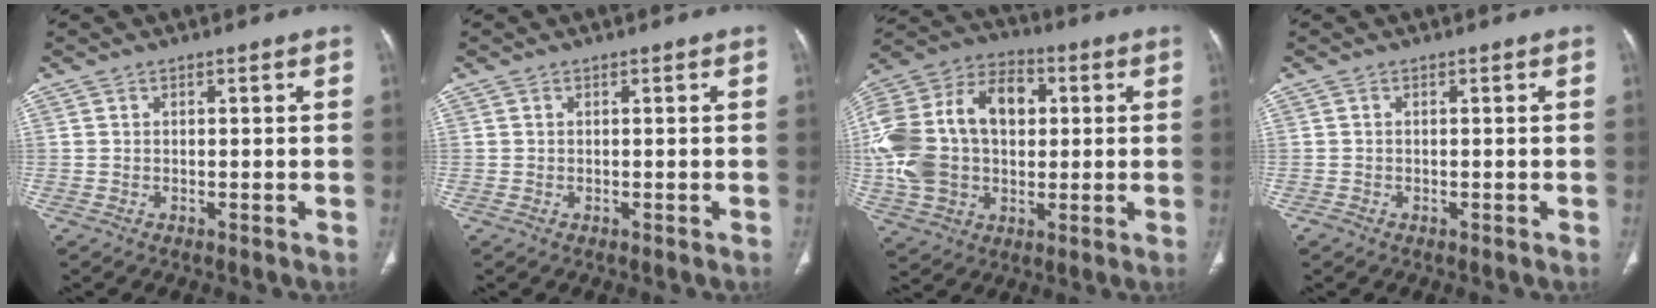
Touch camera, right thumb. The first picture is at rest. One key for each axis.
{"total": 0.6, "fx": -0.3, "fy": 0.3, "fz": 0.5, "tx": -0.015, "ty": -0.003, "tz": -0.007}
{"total": 24.1, "fx": 2.3, "fy": 16.5, "fz": 17.5, "tx": -0.359, "ty": 0.024, "tz": 0.043}
{"total": 0.6, "fx": -0.4, "fy": 0.5, "fz": 0.2, "tx": -0.002, "ty": 0.001, "tz": -0.010}